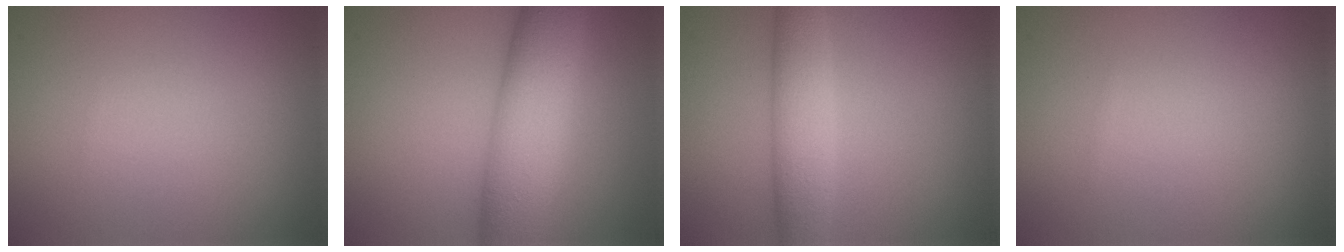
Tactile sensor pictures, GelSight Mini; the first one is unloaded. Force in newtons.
{"total": 9.3, "press": 9.3, "slide": 0.1}
{"total": 4.8, "press": 4.8, "slide": 0.1}
{"total": 0.0}